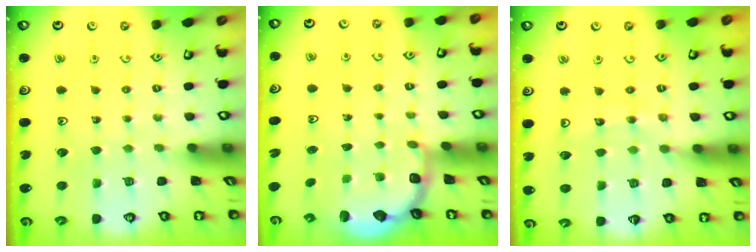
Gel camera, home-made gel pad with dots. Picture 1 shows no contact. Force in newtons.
{"total": 3.0, "press": 2.3, "slide": 2.0}
{"total": 9.9, "press": 9.8, "slide": 1.2}